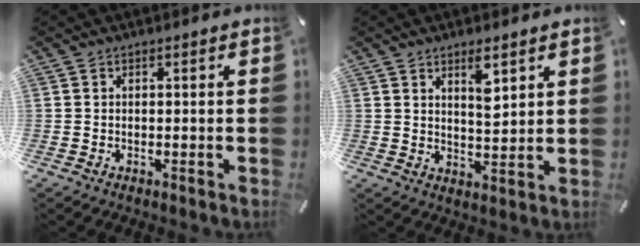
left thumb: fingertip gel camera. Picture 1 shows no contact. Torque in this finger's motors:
{"motor_torque": [0.61, -0.27, 0.26, 0.15, 0.02]}